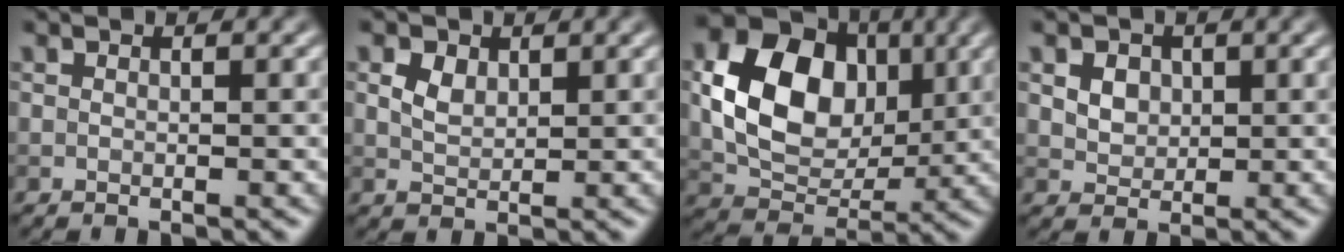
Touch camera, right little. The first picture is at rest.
{"total": 1.9, "force": [0.9, 1.3, 1.2], "torque": [-0.032, 0.000, 0.018]}
{"total": 10.4, "force": [1.3, 7.6, 6.9], "torque": [-0.136, 0.001, 0.026]}
{"total": 3.2, "force": [1.2, 2.4, 1.7], "torque": [-0.043, 0.010, 0.020]}